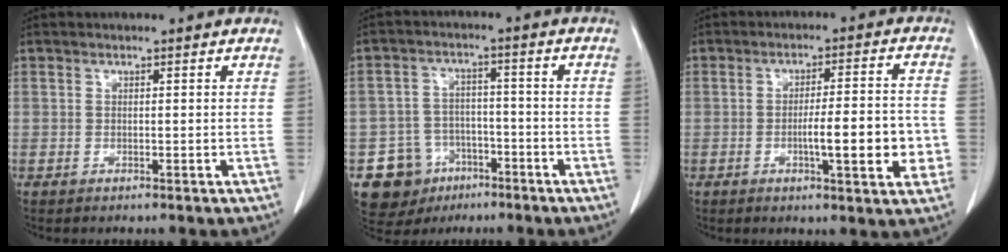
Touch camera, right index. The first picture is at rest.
{"total": 10.3, "force": [-5.1, 8.7, 2.1], "torque": [-0.048, 0.024, -0.068]}
{"total": 10.7, "force": [-2.5, 2.0, 10.2], "torque": [-0.145, 0.010, -0.031]}